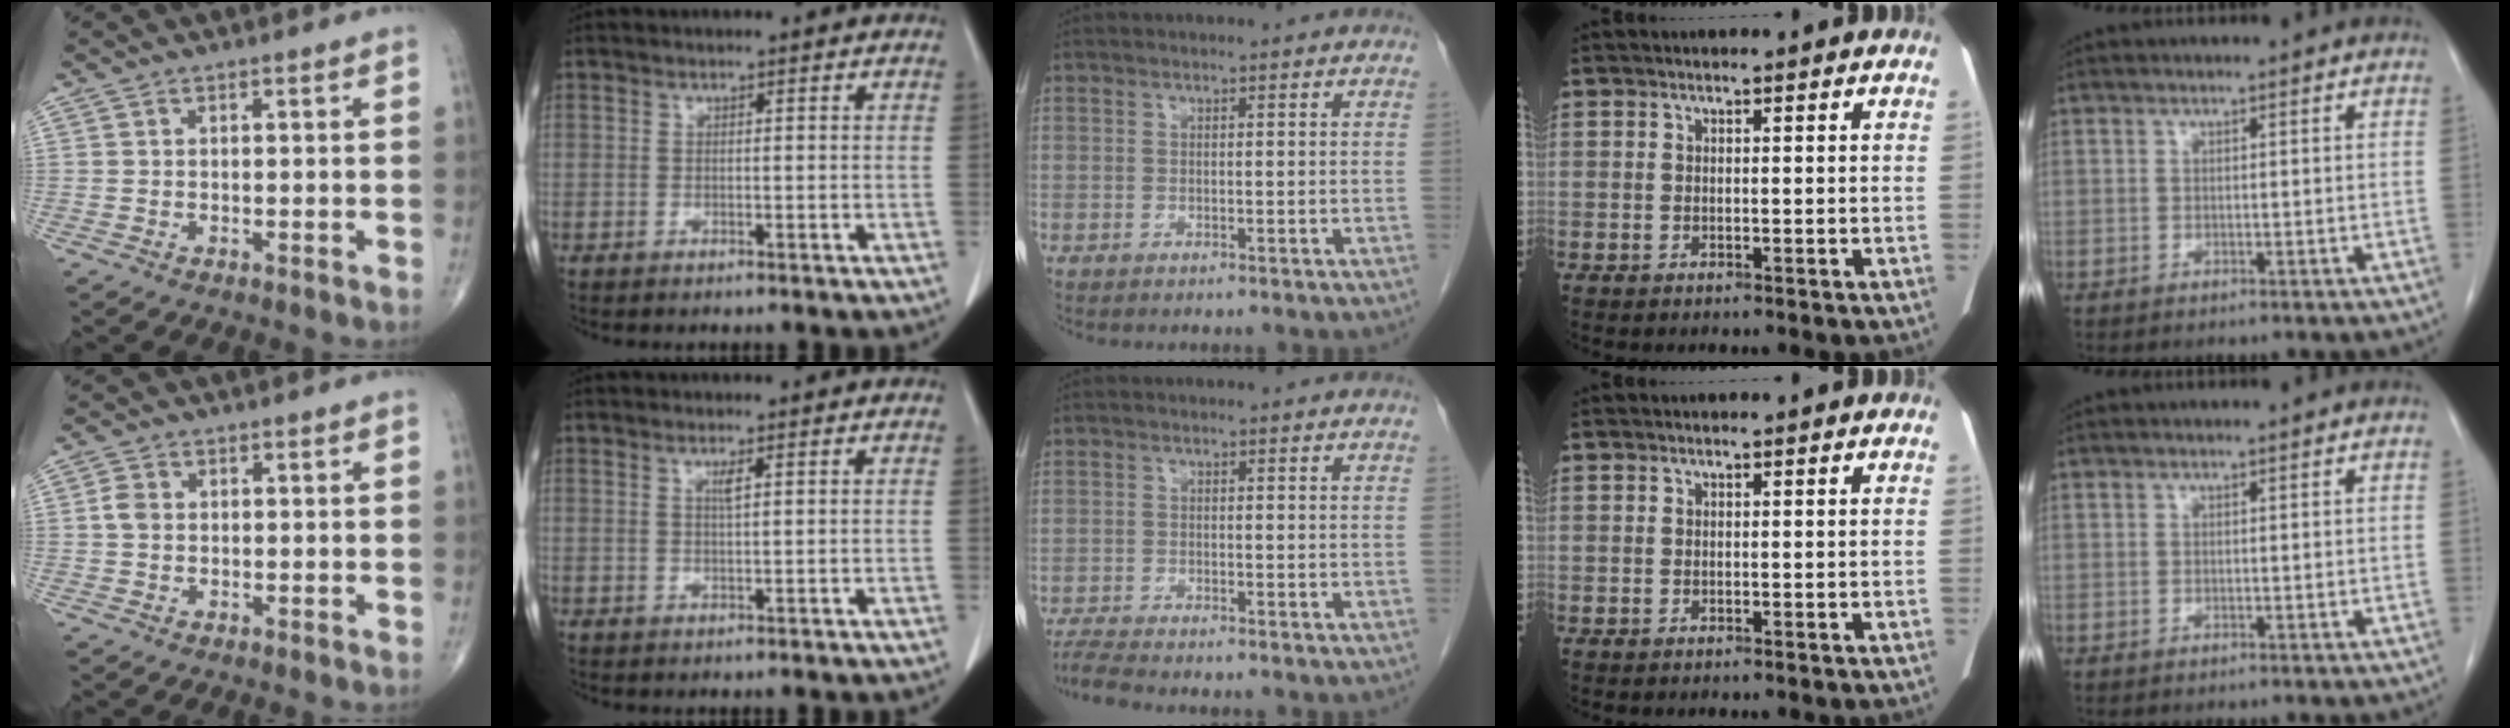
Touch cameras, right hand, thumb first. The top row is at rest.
{"thumb": {"total": 2.5, "force": [0.1, 2.0, 1.5], "torque": [-0.028, 0.006, -0.001]}, "index": {"total": 1.3, "force": [0.5, 0.0, 1.2], "torque": [-0.025, -0.001, 0.010]}, "middle": {"total": 3.2, "force": [-3.0, -0.6, 1.0], "torque": [-0.027, -0.018, -0.056]}}